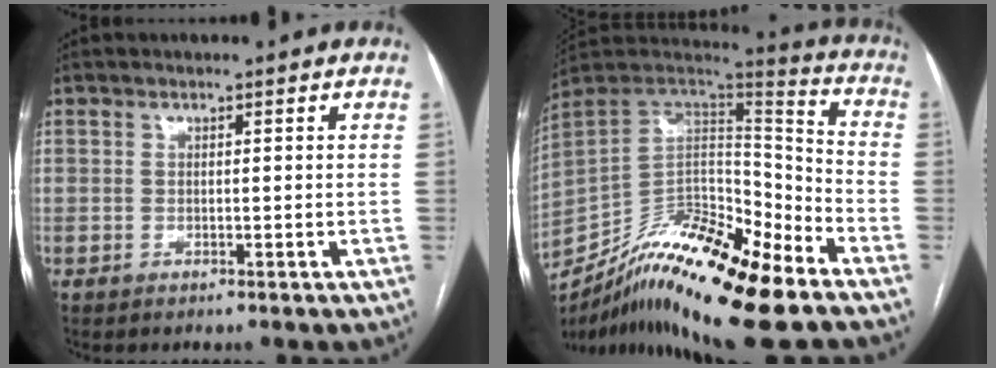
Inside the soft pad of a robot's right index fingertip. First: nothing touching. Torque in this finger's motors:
{"motor_torque": [0.68, -1.46, -0.21, -0.22]}